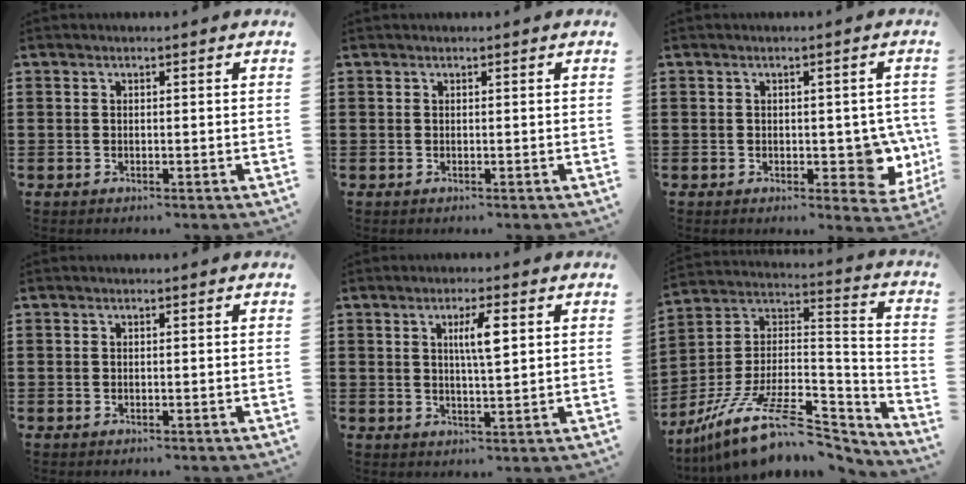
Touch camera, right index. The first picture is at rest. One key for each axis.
{"total": 0.0}
{"total": 5.5, "fx": -0.3, "fy": 3.2, "fz": 4.4, "tx": -0.053, "ty": 0.000, "tz": -0.005}
{"total": 0.0}
{"total": 4.7, "fx": 1.5, "fy": 0.8, "fz": 4.4, "tx": -0.081, "ty": 0.006, "tz": 0.019}
{"total": 14.1, "fx": -9.7, "fy": 5.1, "fz": 8.8, "tx": -0.162, "ty": 0.025, "tz": -0.171}